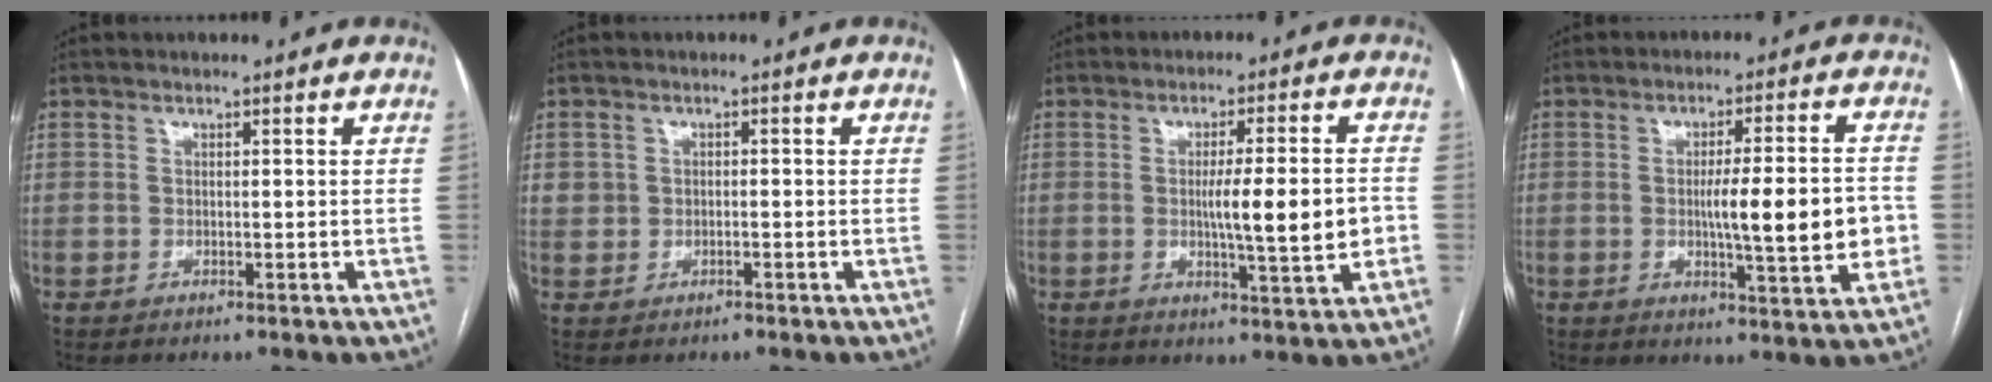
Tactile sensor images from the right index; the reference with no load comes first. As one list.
[{"total": 1.8, "force": [-0.1, 1.7, 0.6], "torque": [-0.013, 0.009, 0.005]}, {"total": 9.5, "force": [-1.0, 0.7, 9.4], "torque": [-0.141, -0.004, -0.014]}, {"total": 11.5, "force": [-1.2, 1.5, 11.4], "torque": [-0.167, 0.002, -0.015]}]